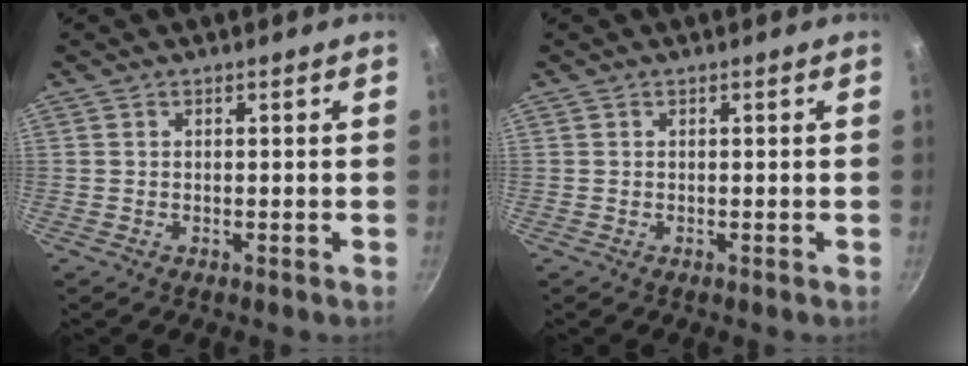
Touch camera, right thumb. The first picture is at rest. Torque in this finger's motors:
{"motor_torque": [-0.01, 0.01, 0.00, 0.00, 0.00]}